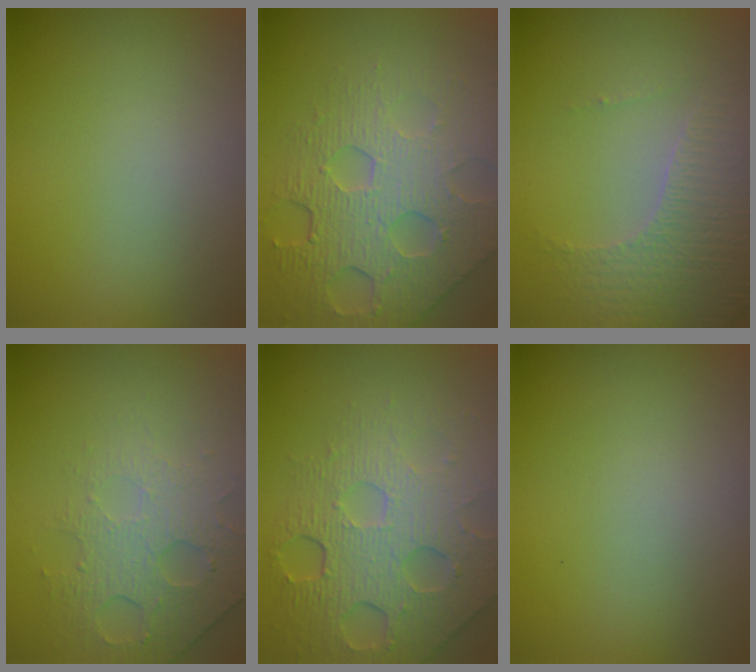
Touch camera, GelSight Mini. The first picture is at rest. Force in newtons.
{"total": 8.1, "press": 5.5, "slide": 6.0}
{"total": 4.4, "press": 3.3, "slide": 2.9}
{"total": 4.8, "press": 3.2, "slide": 3.6}
{"total": 8.1, "press": 5.4, "slide": 6.1}
{"total": 0.0}